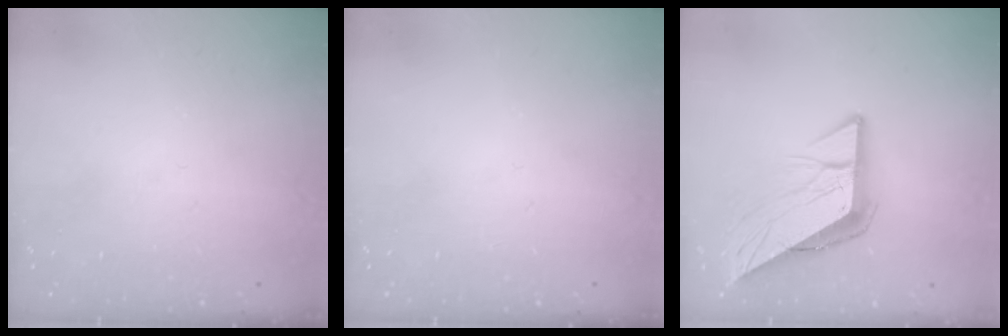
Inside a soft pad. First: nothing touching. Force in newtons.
{"total": 0.0}
{"total": 10.6, "press": 10.5, "slide": 1.3}